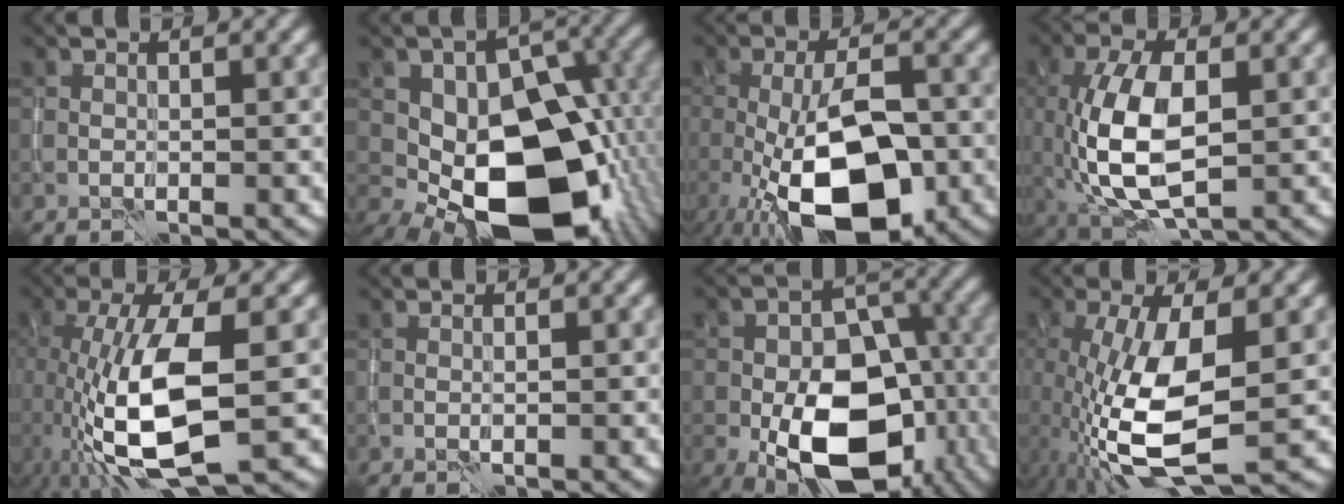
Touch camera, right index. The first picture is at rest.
{"total": 16.4, "force": [-3.1, 10.2, 12.5], "torque": [-0.173, -0.013, -0.049]}
{"total": 12.8, "force": [-4.9, 5.5, 10.4], "torque": [-0.180, -0.019, -0.080]}
{"total": 8.9, "force": [-0.8, 4.2, 7.8], "torque": [-0.167, -0.006, -0.012]}
{"total": 10.3, "force": [-1.7, 3.7, 9.5], "torque": [-0.196, -0.018, -0.027]}
{"total": 0.0}
{"total": 15.5, "force": [-5.3, 10.0, 10.6], "torque": [-0.174, -0.045, -0.066]}
{"total": 9.8, "force": [-2.3, 3.6, 8.8], "torque": [-0.198, -0.021, -0.040]}